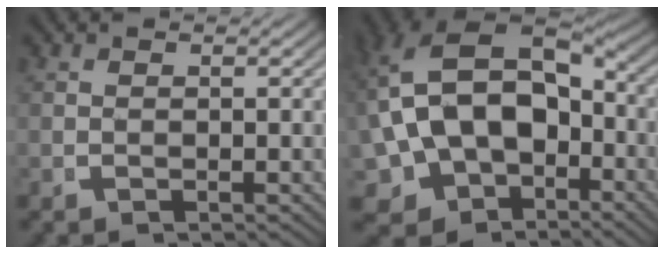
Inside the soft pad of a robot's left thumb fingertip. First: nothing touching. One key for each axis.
{"total": 17.0, "fx": -1.7, "fy": 13.0, "fz": 10.7, "tx": -0.252, "ty": -0.069, "tz": -0.003}